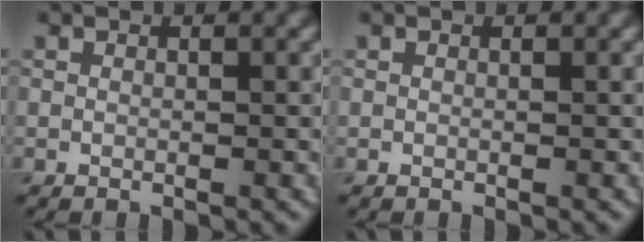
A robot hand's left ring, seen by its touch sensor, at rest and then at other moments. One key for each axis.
{"total": 0.0}